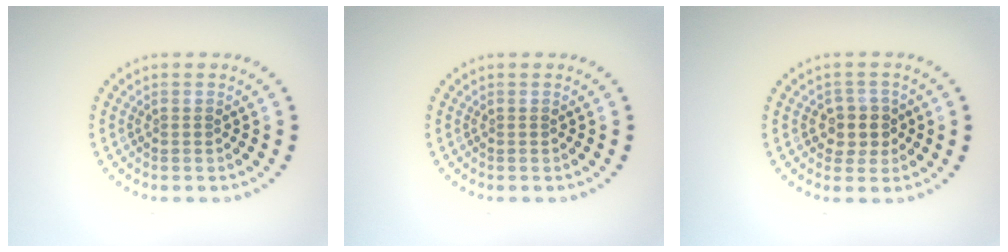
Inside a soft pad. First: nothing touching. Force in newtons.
{"total": 0.0}
{"total": 2.6, "press": 2.4, "slide": 1.1}